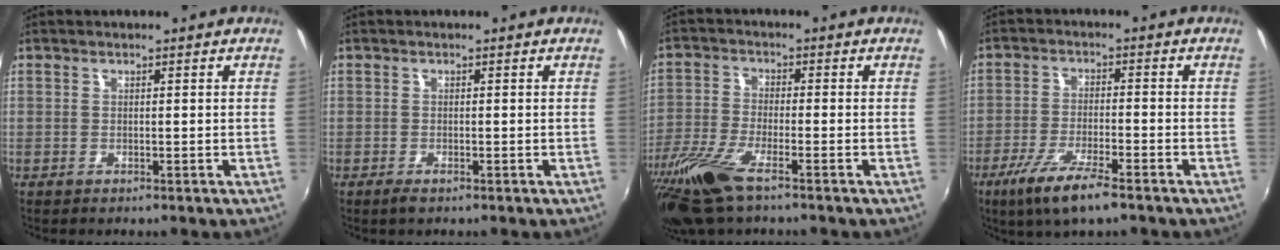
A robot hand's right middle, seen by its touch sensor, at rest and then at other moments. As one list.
[{"total": 1.4, "force": [-0.9, 0.4, 1.0], "torque": [-0.020, -0.006, -0.017]}, {"total": 11.8, "force": [-8.1, 2.6, 8.2], "torque": [-0.191, -0.038, -0.162]}, {"total": 9.4, "force": [-6.2, 1.6, 7.0], "torque": [-0.157, -0.024, -0.115]}]